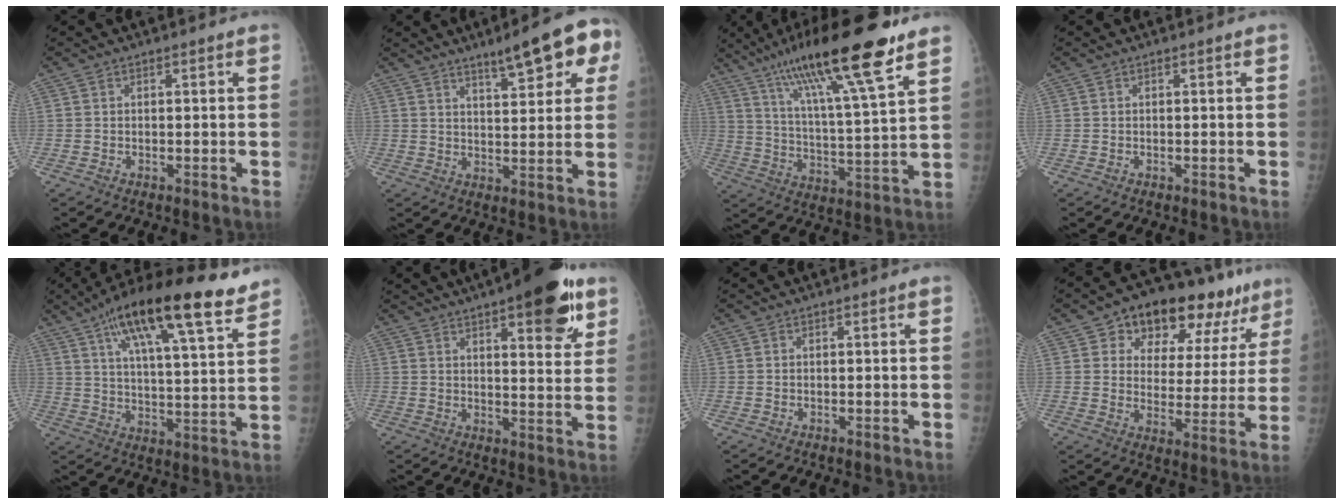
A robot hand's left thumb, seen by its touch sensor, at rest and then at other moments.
{"total": 11.8, "force": [6.4, 3.0, 9.4], "torque": [-0.102, -0.014, 0.087]}
{"total": 21.0, "force": [13.5, 2.9, 15.8], "torque": [-0.265, -0.041, 0.229]}
{"total": 0.0}
{"total": 22.0, "force": [13.3, 5.9, 16.5], "torque": [-0.259, -0.026, 0.212]}
{"total": 16.0, "force": [8.8, 5.0, 12.4], "torque": [-0.138, -0.032, 0.118]}
{"total": 0.0}
{"total": 18.8, "force": [11.1, 10.4, 11.1], "torque": [-0.099, -0.017, 0.160]}